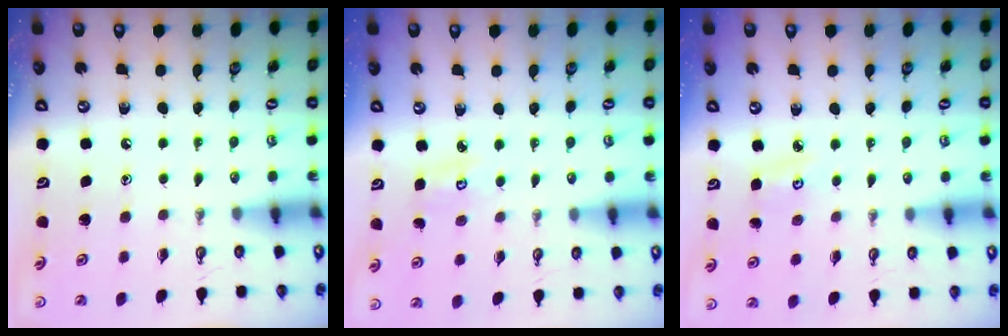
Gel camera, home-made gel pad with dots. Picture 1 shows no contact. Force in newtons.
{"total": 4.2, "press": 4.1, "slide": 0.5}
{"total": 3.6, "press": 3.6, "slide": 0.4}